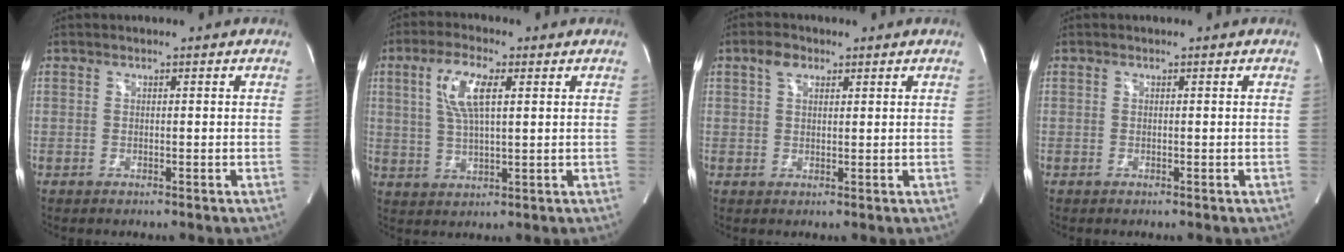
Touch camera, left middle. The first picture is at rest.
{"total": 7.6, "force": [2.4, 1.9, 7.0], "torque": [-0.145, 0.008, 0.049]}
{"total": 2.8, "force": [1.5, 1.7, 1.6], "torque": [-0.035, 0.011, 0.029]}
{"total": 0.0}